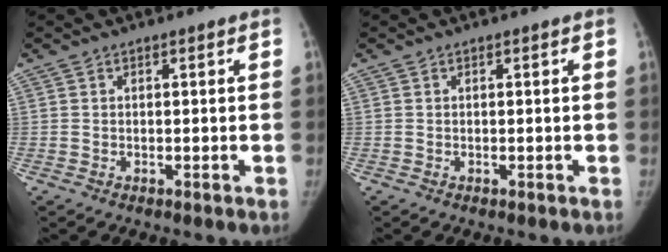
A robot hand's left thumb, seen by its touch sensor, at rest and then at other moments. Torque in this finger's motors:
{"motor_torque": [0.00, 0.00, 0.00, 0.00, 0.00]}